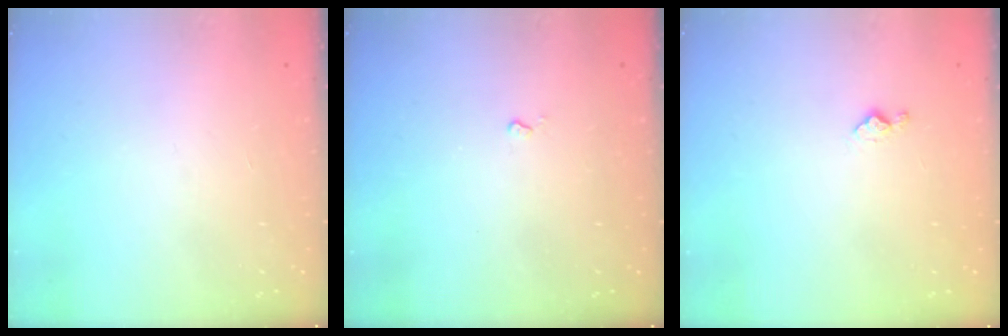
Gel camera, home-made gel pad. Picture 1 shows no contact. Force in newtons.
{"total": 2.4, "press": 2.4, "slide": 0.4}
{"total": 4.6, "press": 4.6, "slide": 0.7}